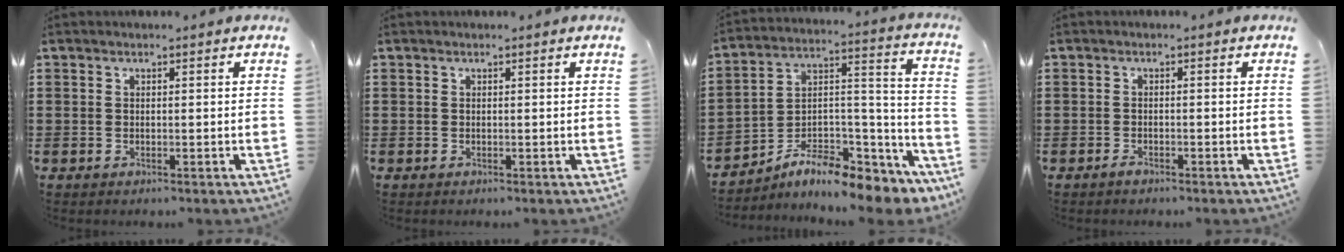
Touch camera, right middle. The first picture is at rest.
{"total": 0.0}
{"total": 9.3, "force": [-8.1, 1.9, 4.2], "torque": [-0.073, 0.007, -0.159]}
{"total": 1.1, "force": [-0.9, 0.3, 0.4], "torque": [-0.011, -0.004, -0.018]}